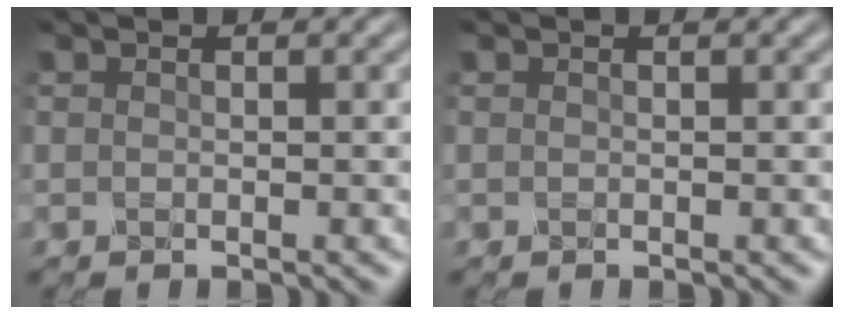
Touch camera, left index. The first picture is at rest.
{"total": 0.0}